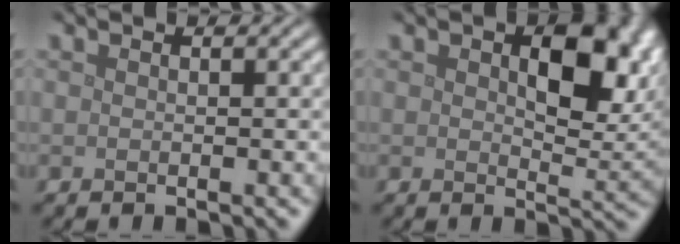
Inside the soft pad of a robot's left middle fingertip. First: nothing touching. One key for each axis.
{"total": 7.7, "fx": 1.9, "fy": 3.9, "fz": 6.3, "tx": -0.089, "ty": -0.003, "tz": 0.035}